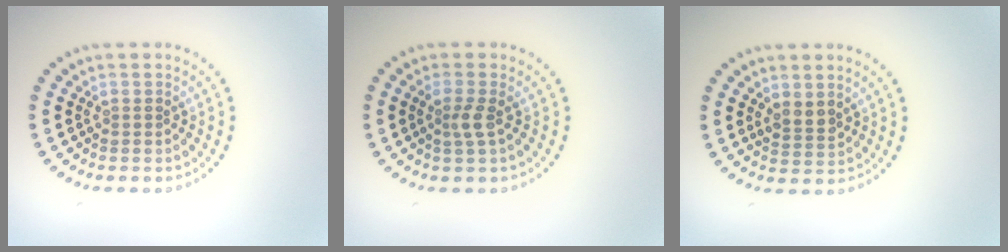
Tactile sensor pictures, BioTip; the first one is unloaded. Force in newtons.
{"total": 1.6, "press": 1.2, "slide": 1.0}
{"total": 1.7, "press": 1.5, "slide": 0.8}